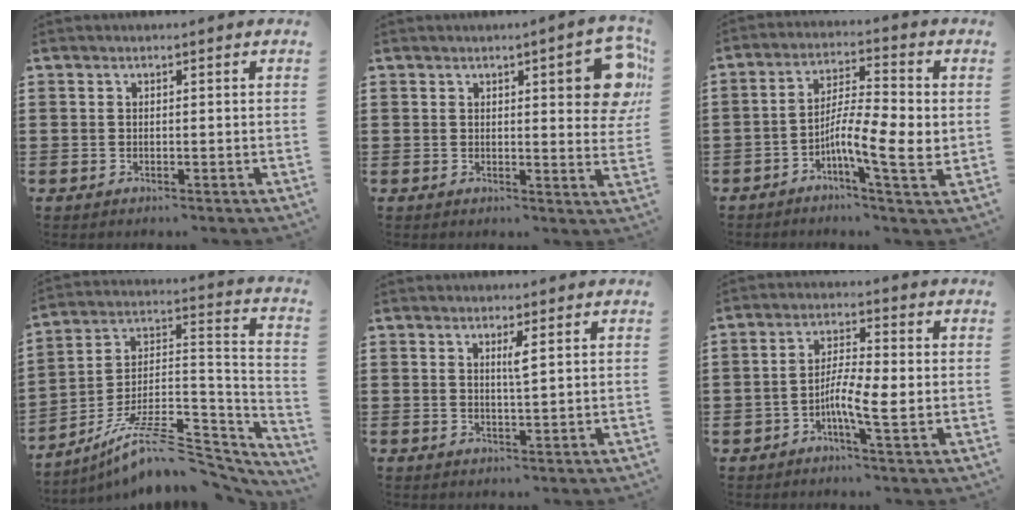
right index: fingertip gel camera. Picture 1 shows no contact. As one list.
[{"total": 8.0, "force": [3.0, 2.1, 7.1], "torque": [-0.088, -0.008, 0.043]}, {"total": 9.2, "force": [-1.9, 2.2, 8.7], "torque": [-0.165, -0.007, -0.037]}, {"total": 11.7, "force": [-8.6, 3.2, 7.3], "torque": [-0.121, 0.021, -0.160]}, {"total": 2.1, "force": [0.9, 0.0, 1.9], "torque": [-0.039, -0.002, 0.014]}, {"total": 5.7, "force": [-1.6, 1.2, 5.3], "torque": [-0.102, -0.002, -0.032]}]